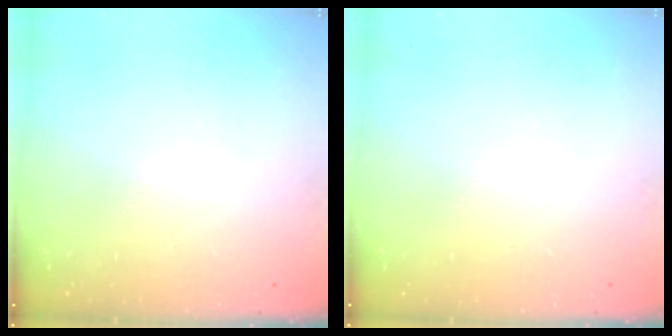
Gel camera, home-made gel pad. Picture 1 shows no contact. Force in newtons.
{"total": 0.0}